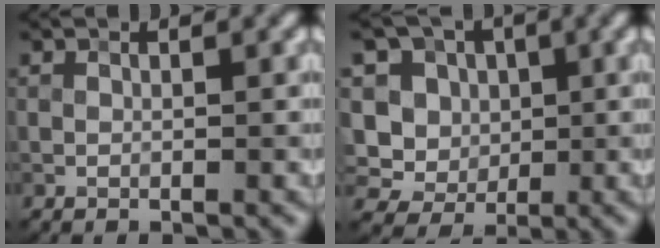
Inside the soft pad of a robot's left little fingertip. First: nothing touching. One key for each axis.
{"total": 9.9, "fx": 2.1, "fy": 8.7, "fz": 4.2, "tx": -0.098, "ty": 0.029, "tz": 0.016}